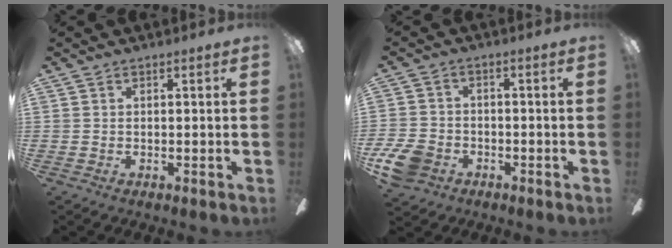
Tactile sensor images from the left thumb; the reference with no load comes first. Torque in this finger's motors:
{"motor_torque": [-0.35, 0.64, 0.12, -0.14, 0.03]}